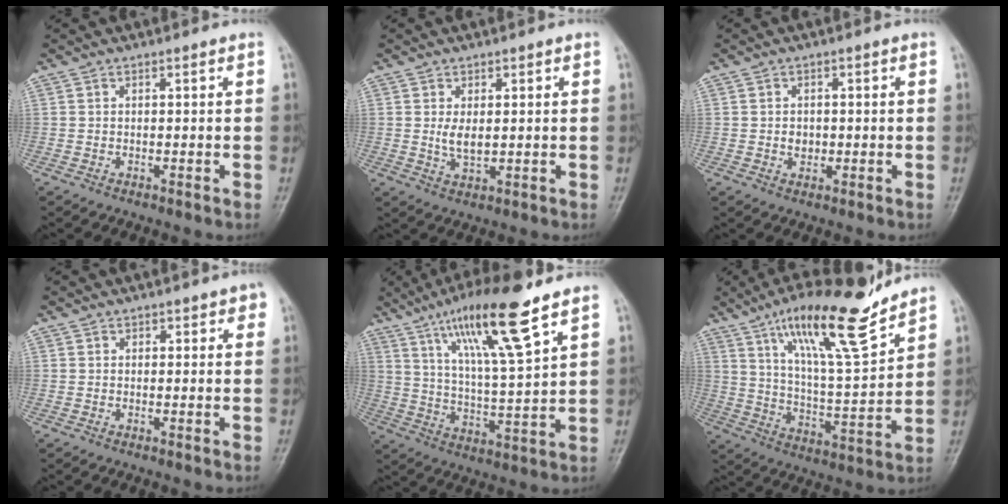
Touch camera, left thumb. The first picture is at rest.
{"total": 3.6, "force": [0.5, 2.0, 2.9], "torque": [-0.050, -0.011, 0.013]}
{"total": 2.4, "force": [-0.2, 2.1, 1.3], "torque": [-0.007, 0.003, -0.002]}
{"total": 2.1, "force": [1.1, 1.4, 1.1], "torque": [0.008, -0.003, 0.011]}
{"total": 17.0, "force": [10.2, 2.4, 13.4], "torque": [-0.229, -0.044, 0.186]}
{"total": 18.6, "force": [12.8, 3.7, 12.9], "torque": [-0.195, -0.068, 0.222]}